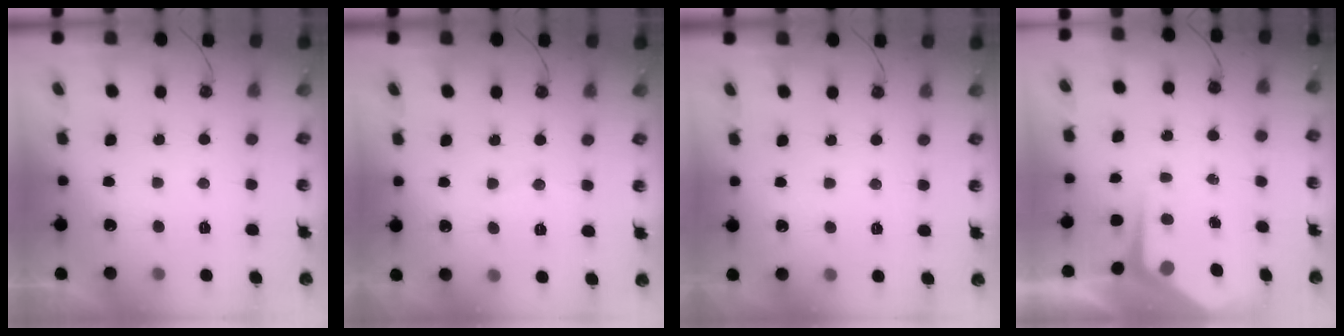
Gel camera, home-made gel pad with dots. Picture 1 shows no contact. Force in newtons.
{"total": 6.4, "press": 6.4, "slide": 0.1}
{"total": 2.4, "press": 2.3, "slide": 0.4}
{"total": 4.4, "press": 4.3, "slide": 0.5}